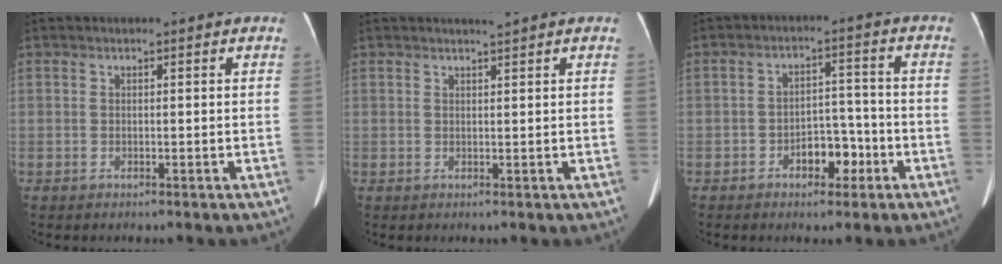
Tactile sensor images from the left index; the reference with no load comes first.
{"total": 1.2, "force": [1.0, -0.4, 0.4], "torque": [-0.010, -0.004, 0.021]}
{"total": 5.3, "force": [-2.8, 2.9, 3.4], "torque": [-0.049, 0.020, -0.042]}